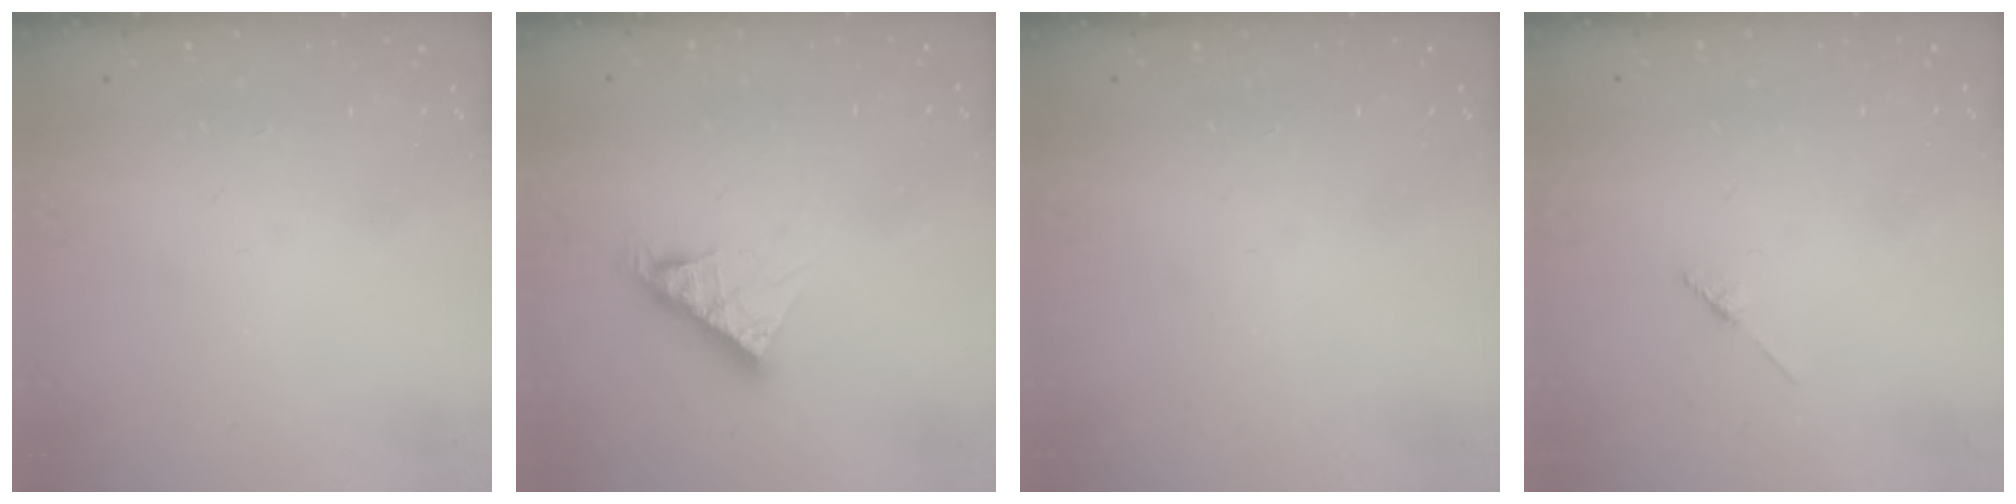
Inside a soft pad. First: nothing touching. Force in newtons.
{"total": 6.9, "press": 6.9, "slide": 0.6}
{"total": 0.0}
{"total": 1.7, "press": 1.6, "slide": 0.2}